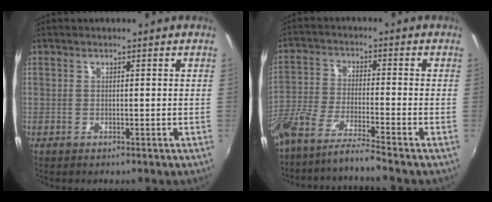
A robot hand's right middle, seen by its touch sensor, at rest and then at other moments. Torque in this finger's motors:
{"motor_torque": [1.10, -1.04, 0.38, 0.21]}